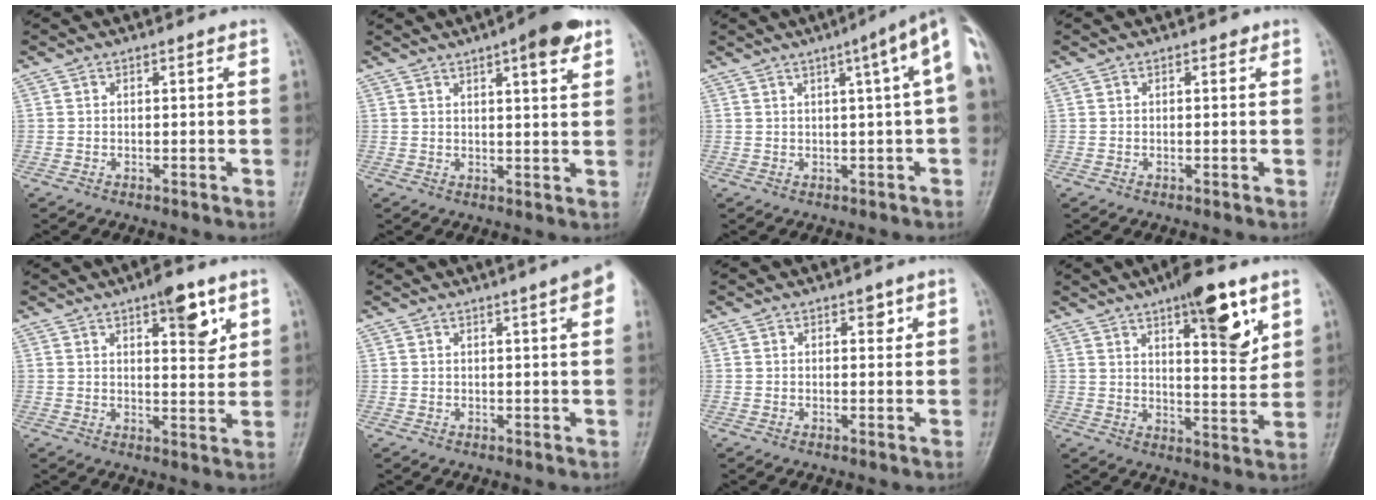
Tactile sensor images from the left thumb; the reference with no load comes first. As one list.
[{"total": 8.1, "force": [4.7, 2.0, 6.3], "torque": [-0.070, -0.017, 0.059]}, {"total": 8.7, "force": [2.4, 0.6, 8.3], "torque": [-0.102, 0.022, 0.023]}, {"total": 0.7, "force": [0.3, 0.5, 0.5], "torque": [0.001, 0.001, 0.001]}, {"total": 8.1, "force": [4.1, 2.9, 6.4], "torque": [-0.067, -0.021, 0.056]}, {"total": 6.3, "force": [3.2, 0.6, 5.4], "torque": [-0.056, 0.004, 0.035]}, {"total": 1.8, "force": [0.9, 1.0, 1.2], "torque": [-0.001, -0.001, 0.011]}, {"total": 13.2, "force": [6.9, 4.0, 10.5], "torque": [-0.124, -0.039, 0.102]}]